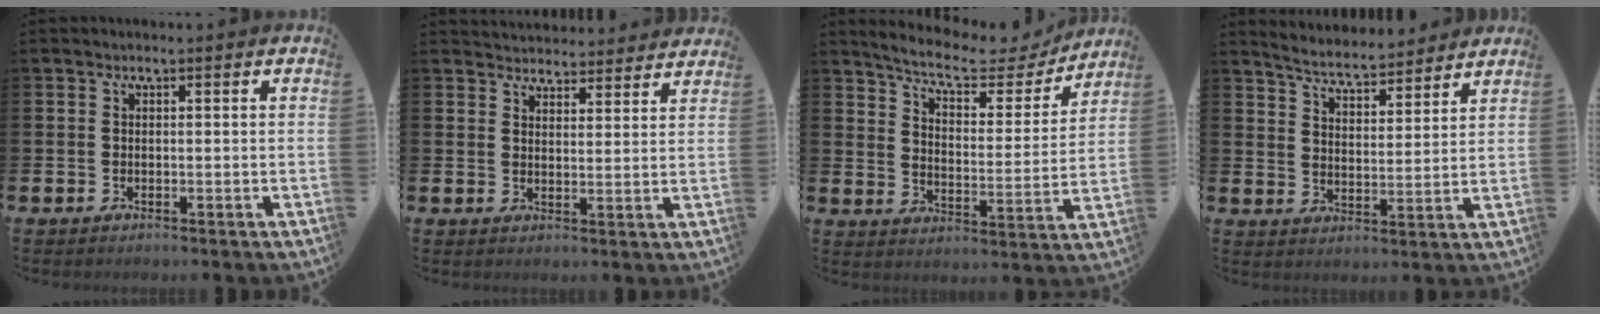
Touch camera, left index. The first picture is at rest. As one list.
[{"total": 4.4, "force": [4.3, 0.8, -0.3], "torque": [-0.003, -0.026, 0.079]}, {"total": 7.7, "force": [7.0, 1.7, 2.8], "torque": [-0.073, -0.050, 0.114]}, {"total": 5.6, "force": [5.5, 0.6, 0.7], "torque": [-0.042, -0.036, 0.095]}]